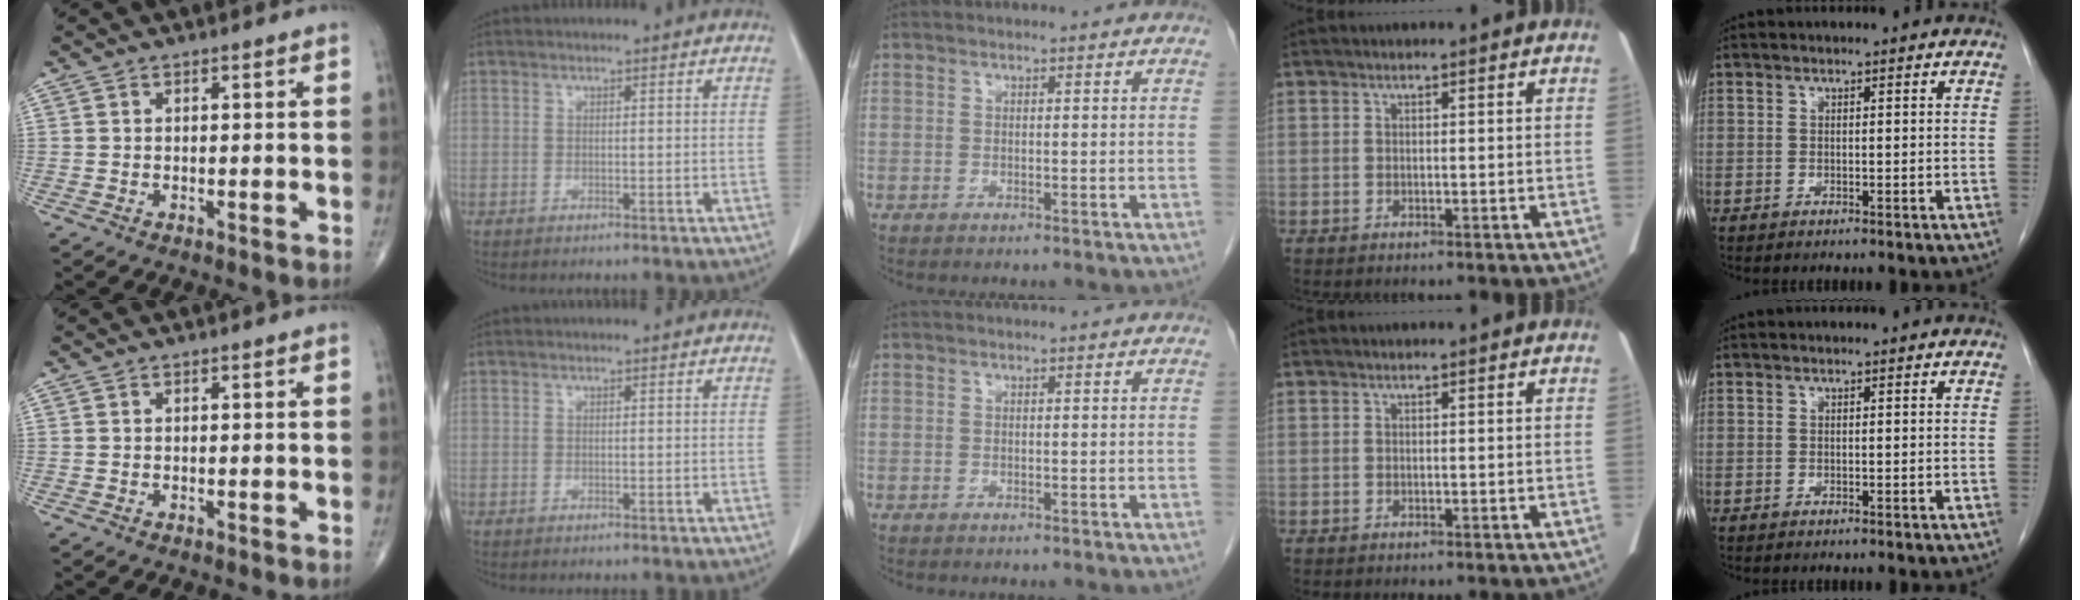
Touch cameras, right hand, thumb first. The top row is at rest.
{}